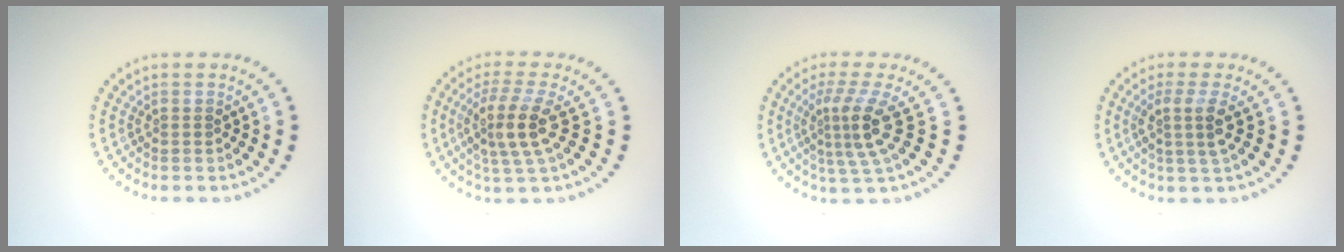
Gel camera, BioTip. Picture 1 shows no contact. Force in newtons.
{"total": 3.9, "press": 3.3, "slide": 2.1}
{"total": 3.9, "press": 2.6, "slide": 2.8}
{"total": 2.6, "press": 2.0, "slide": 1.7}